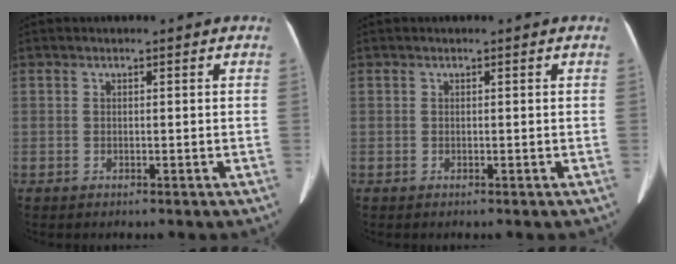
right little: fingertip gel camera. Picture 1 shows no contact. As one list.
[{"total": 0.0}]